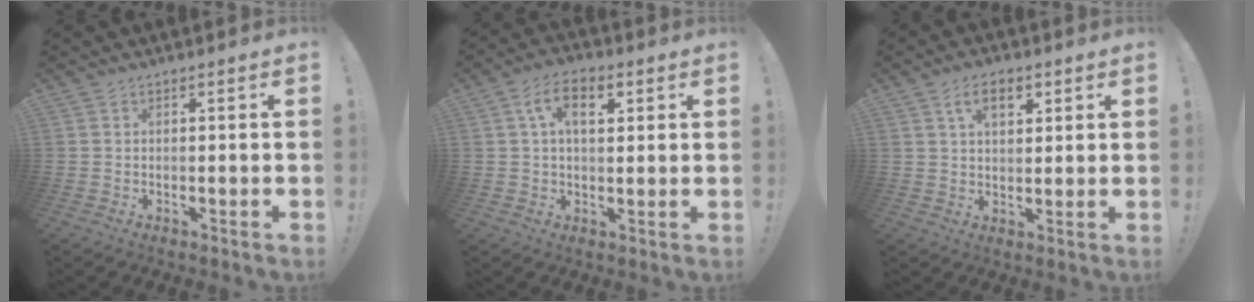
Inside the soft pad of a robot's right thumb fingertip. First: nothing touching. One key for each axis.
{"total": 8.8, "fx": 2.8, "fy": 5.0, "fz": 6.7, "tx": -0.104, "ty": 0.007, "tz": 0.047}
{"total": 7.2, "fx": 3.3, "fy": 4.1, "fz": 5.0, "tx": -0.075, "ty": 0.002, "tz": 0.057}